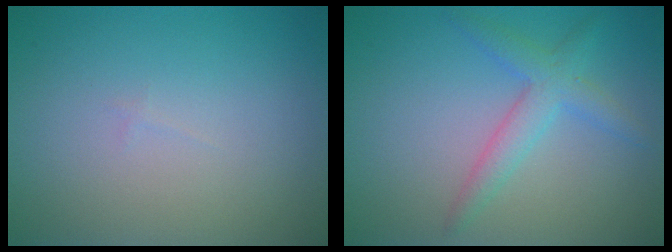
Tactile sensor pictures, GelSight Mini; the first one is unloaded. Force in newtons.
{"total": 2.1, "press": 2.1, "slide": 0.1}